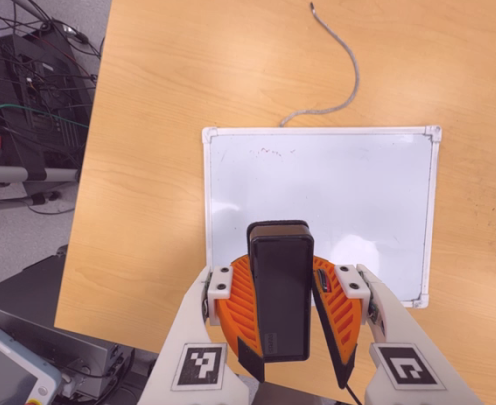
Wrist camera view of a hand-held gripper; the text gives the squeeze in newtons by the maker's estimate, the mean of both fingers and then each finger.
{"total": 9.5, "left": 9.5, "right": 9.6}